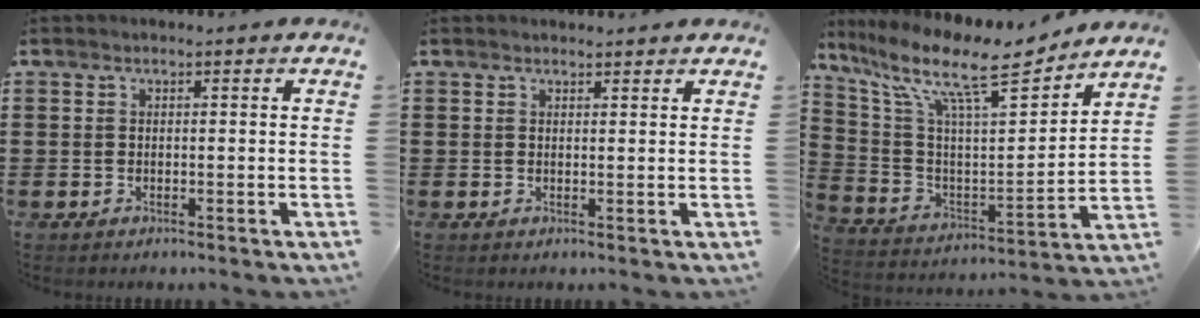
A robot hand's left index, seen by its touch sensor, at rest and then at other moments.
{"total": 1.2, "force": [1.2, 0.2, 0.1], "torque": [-0.004, 0.001, 0.024]}
{"total": 13.1, "force": [9.5, 3.0, 8.4], "torque": [-0.191, -0.055, 0.156]}